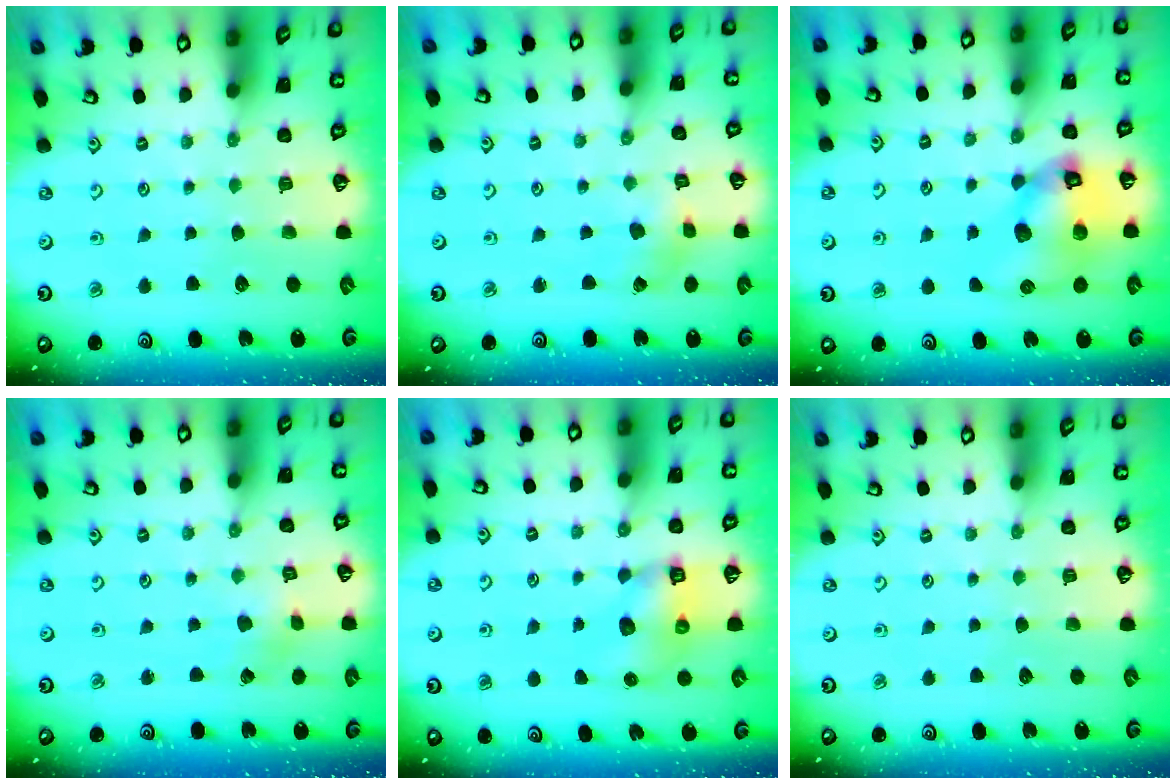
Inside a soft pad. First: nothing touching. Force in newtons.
{"total": 1.8, "press": 1.8, "slide": 0.2}
{"total": 14.0, "press": 13.9, "slide": 2.0}
{"total": 2.2, "press": 2.2, "slide": 0.3}
{"total": 6.4, "press": 6.3, "slide": 0.9}
{"total": 0.0}